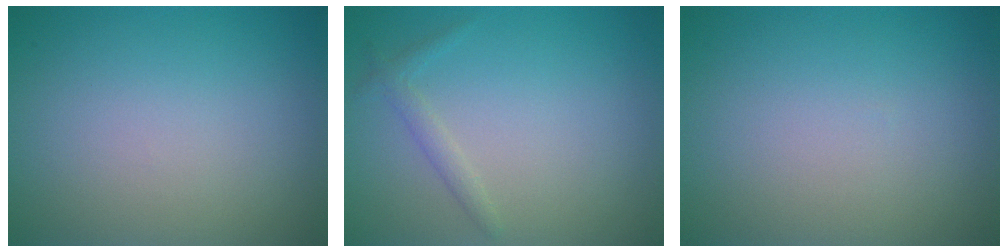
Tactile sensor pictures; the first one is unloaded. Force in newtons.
{"total": 1.3, "press": 1.3, "slide": 0.1}
{"total": 0.0}